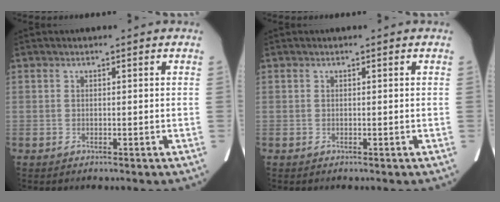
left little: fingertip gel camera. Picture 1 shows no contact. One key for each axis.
{"total": 0.0}